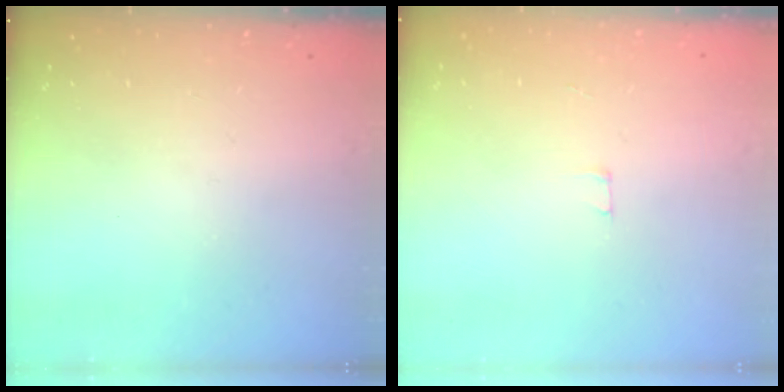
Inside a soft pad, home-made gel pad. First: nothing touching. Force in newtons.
{"total": 1.8, "press": 1.8, "slide": 0.1}